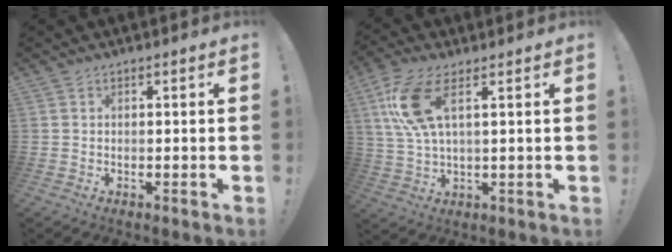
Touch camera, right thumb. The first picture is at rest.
{"total": 11.8, "force": [4.5, 4.4, 9.9], "torque": [-0.198, -0.010, 0.083]}